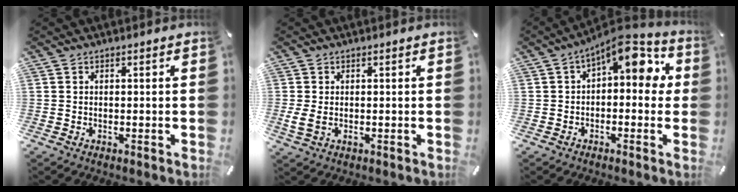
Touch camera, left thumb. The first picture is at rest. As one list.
[{"total": 2.7, "force": [-0.1, 1.4, 2.3], "torque": [-0.057, -0.004, -0.004]}, {"total": 10.2, "force": [4.0, 4.8, 8.0], "torque": [-0.110, -0.024, 0.064]}]